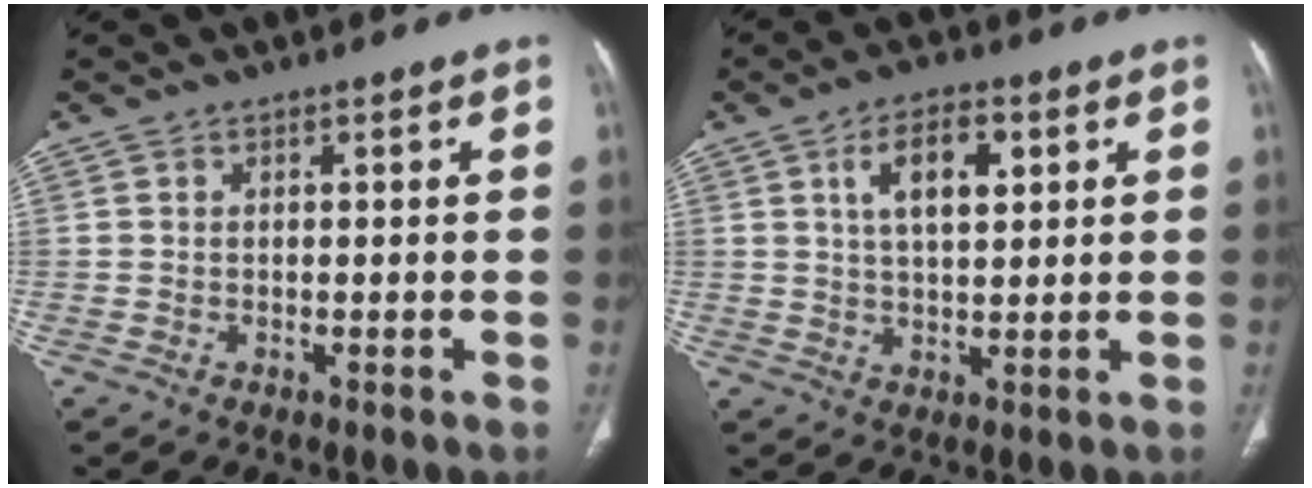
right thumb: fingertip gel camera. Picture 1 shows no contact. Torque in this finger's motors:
{"motor_torque": [-0.57, 2.12, 1.30, 0.37, 0.26]}